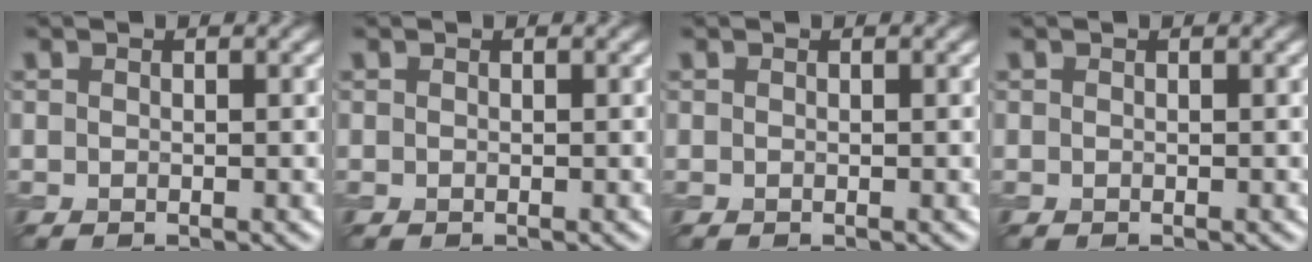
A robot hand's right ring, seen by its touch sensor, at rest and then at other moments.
{"total": 0.0}
{"total": 0.0}
{"total": 0.0}